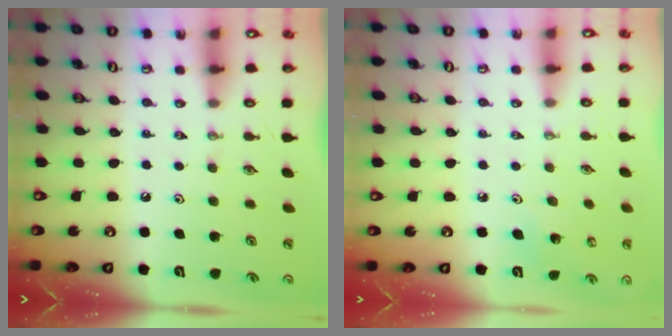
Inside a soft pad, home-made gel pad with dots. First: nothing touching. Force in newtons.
{"total": 3.5, "press": 3.5, "slide": 0.3}